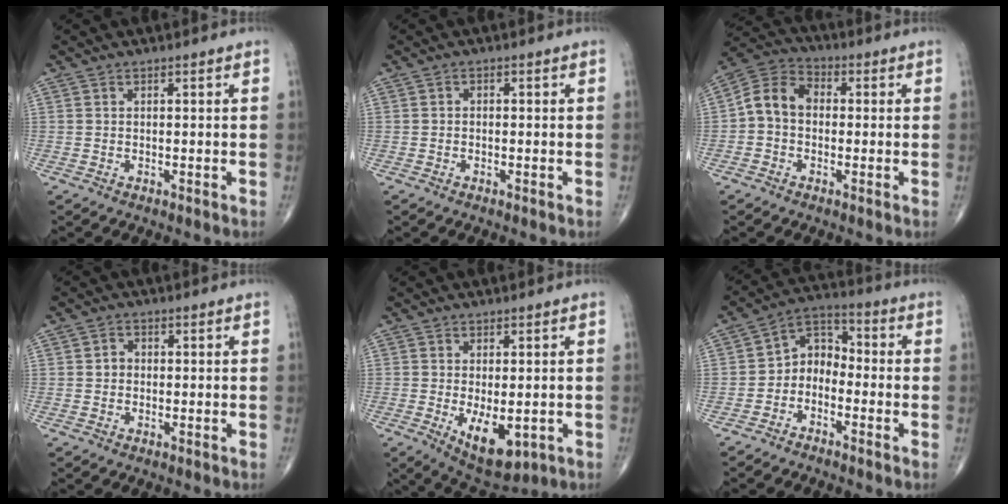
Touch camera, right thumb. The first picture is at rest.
{"total": 0.8, "force": [-0.2, 0.6, 0.4], "torque": [-0.002, 0.002, -0.009]}
{"total": 8.1, "force": [-0.5, 6.4, 5.1], "torque": [-0.078, 0.030, -0.025]}
{"total": 2.0, "force": [-0.1, 1.8, 0.9], "torque": [-0.004, 0.006, -0.004]}
{"total": 9.0, "force": [-2.1, 4.4, 7.5], "torque": [-0.107, -0.015, -0.016]}
{"total": 7.1, "force": [-2.7, 5.2, 3.9], "torque": [-0.045, 0.048, -0.068]}